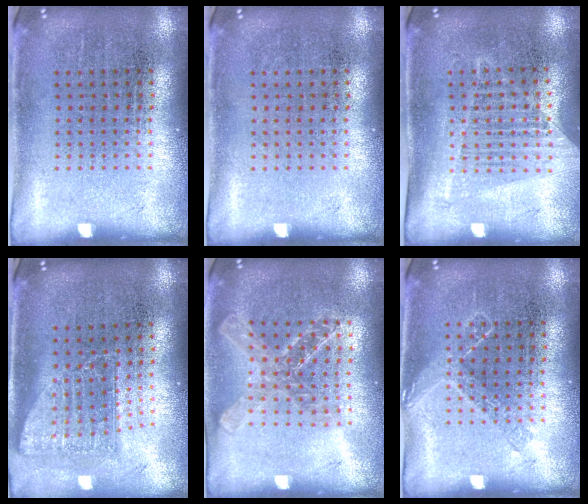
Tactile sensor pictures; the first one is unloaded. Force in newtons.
{"total": 0.0}
{"total": 1.3, "press": 1.2, "slide": 0.4}
{"total": 1.7, "press": 1.2, "slide": 1.2}
{"total": 1.6, "press": 1.4, "slide": 0.7}
{"total": 1.7, "press": 1.7, "slide": 0.3}